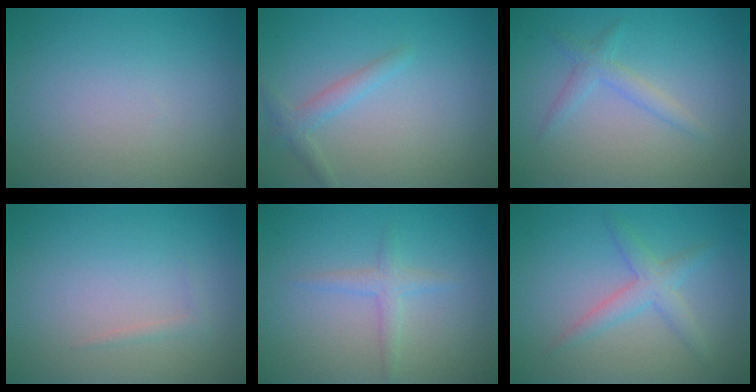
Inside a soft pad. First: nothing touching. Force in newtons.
{"total": 1.6, "press": 1.6, "slide": 0.1}
{"total": 1.7, "press": 1.7, "slide": 0.1}
{"total": 0.6, "press": 0.6, "slide": 0.0}
{"total": 1.6, "press": 1.6, "slide": 0.1}
{"total": 2.5, "press": 2.5, "slide": 0.1}